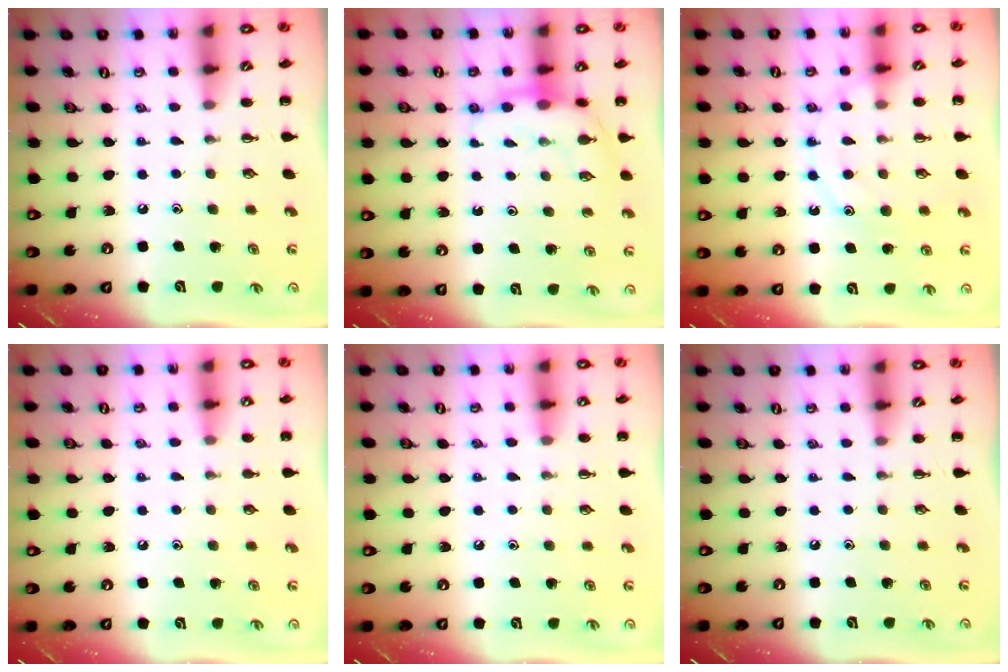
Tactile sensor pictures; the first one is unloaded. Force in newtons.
{"total": 7.7, "press": 7.6, "slide": 1.1}
{"total": 13.4, "press": 13.4, "slide": 0.9}
{"total": 6.6, "press": 6.3, "slide": 1.9}
{"total": 6.3, "press": 6.0, "slide": 1.9}
{"total": 0.0}